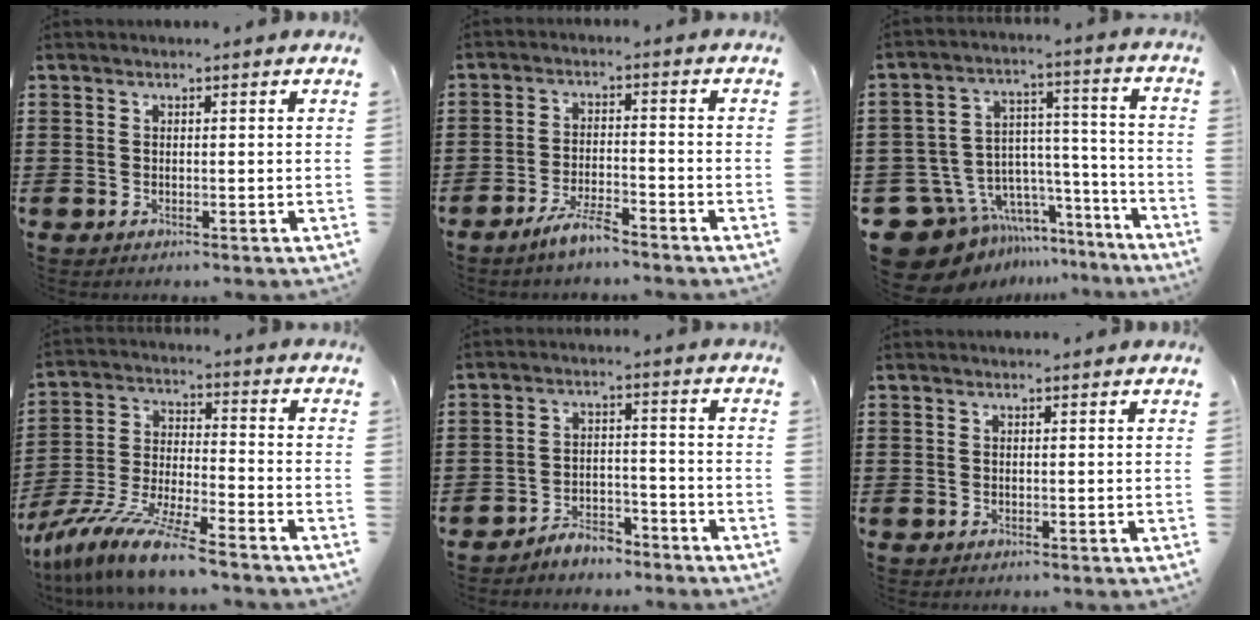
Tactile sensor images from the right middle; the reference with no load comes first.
{"total": 4.7, "force": [-3.9, 0.7, 2.6], "torque": [-0.056, 0.000, -0.076]}
{"total": 11.5, "force": [-9.3, 6.3, 2.4], "torque": [-0.077, 0.020, -0.173]}
{"total": 11.6, "force": [-10.2, 0.0, 5.5], "torque": [-0.116, 0.007, -0.205]}
{"total": 4.4, "force": [-4.2, 1.0, 0.4], "torque": [-0.010, 0.011, -0.086]}
{"total": 0.0}